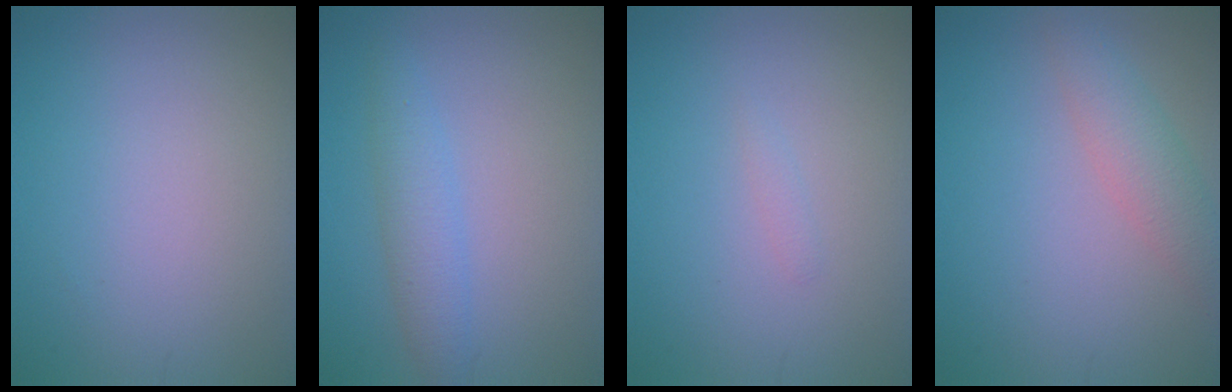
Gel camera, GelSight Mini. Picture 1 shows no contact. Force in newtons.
{"total": 2.6, "press": 2.6, "slide": 0.2}
{"total": 0.5, "press": 0.5, "slide": 0.0}
{"total": 3.0, "press": 3.0, "slide": 0.1}